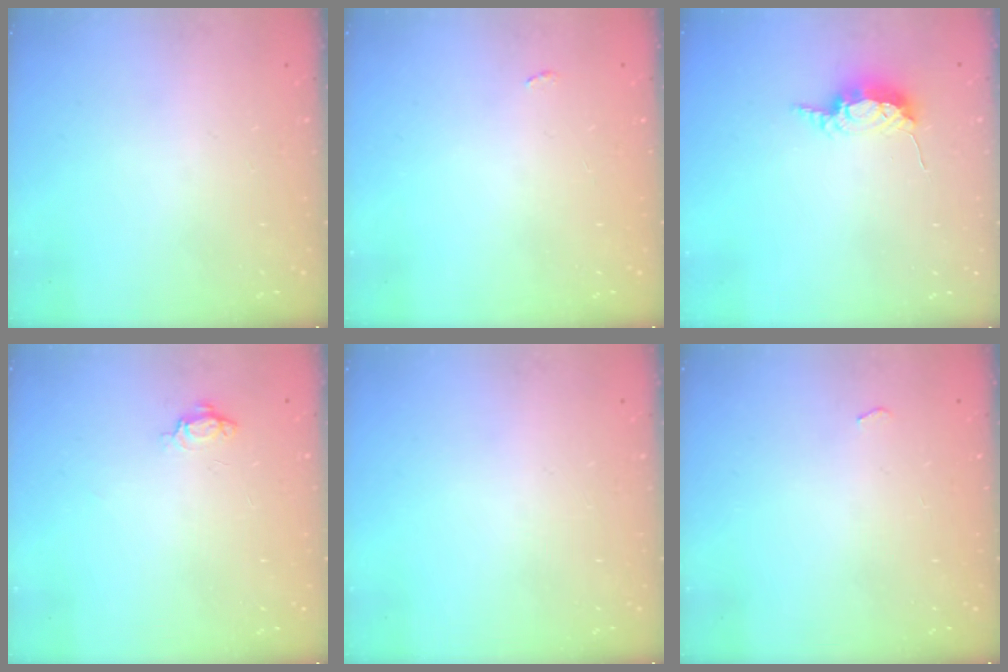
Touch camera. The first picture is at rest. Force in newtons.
{"total": 2.0, "press": 2.0, "slide": 0.3}
{"total": 6.4, "press": 6.4, "slide": 0.4}
{"total": 4.1, "press": 4.1, "slide": 0.4}
{"total": 0.0}
{"total": 3.5, "press": 3.2, "slide": 1.5}